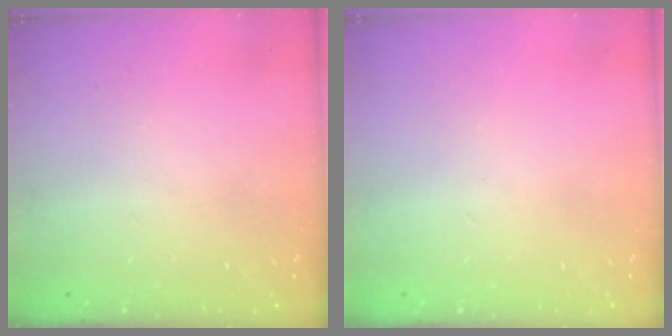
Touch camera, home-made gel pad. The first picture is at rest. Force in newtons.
{"total": 0.0}